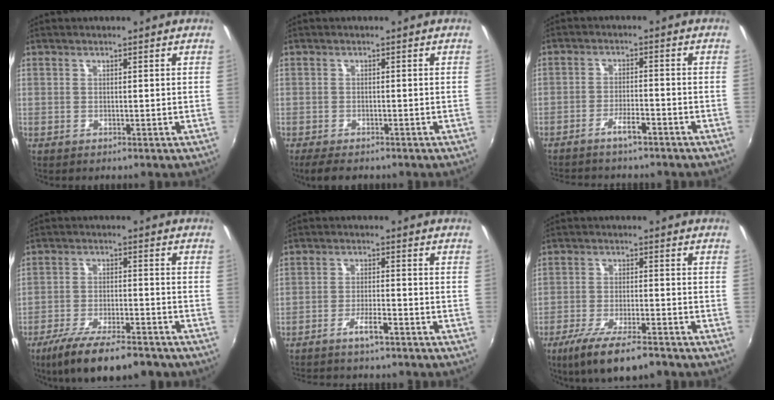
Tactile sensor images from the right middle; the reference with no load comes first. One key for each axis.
{"total": 4.8, "fx": -3.8, "fy": 1.5, "fz": 2.5, "tx": -0.057, "ty": -0.020, "tz": -0.065}
{"total": 5.2, "fx": -4.4, "fy": 0.9, "fz": 2.5, "tx": -0.062, "ty": 0.005, "tz": -0.075}
{"total": 14.4, "fx": -11.0, "fy": 4.0, "fz": 8.4, "tx": -0.174, "ty": -0.036, "tz": -0.177}
{"total": 5.1, "fx": -4.3, "fy": 0.7, "fz": 2.7, "tx": -0.066, "ty": 0.005, "tz": -0.075}
{"total": 10.9, "fx": -7.9, "fy": 2.2, "fz": 7.2, "tx": -0.161, "ty": -0.035, "tz": -0.135}